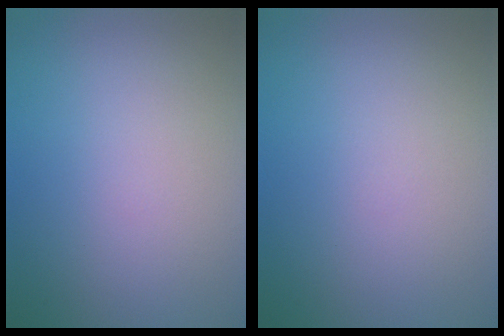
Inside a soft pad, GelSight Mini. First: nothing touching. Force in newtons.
{"total": 0.0}